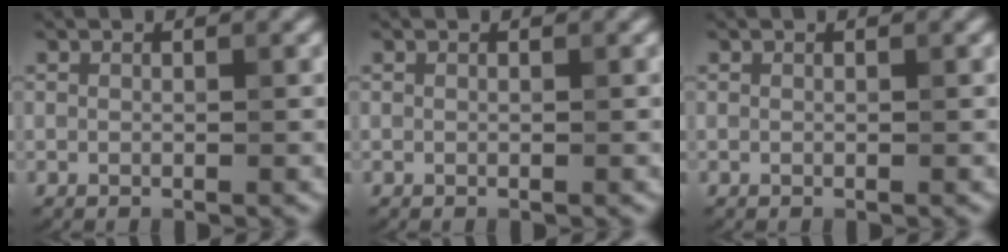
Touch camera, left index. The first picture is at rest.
{"total": 0.0}
{"total": 0.0}